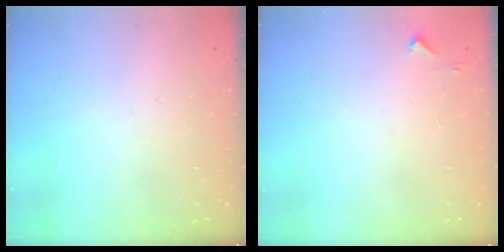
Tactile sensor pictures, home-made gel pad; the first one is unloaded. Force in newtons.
{"total": 2.8, "press": 2.8, "slide": 0.4}